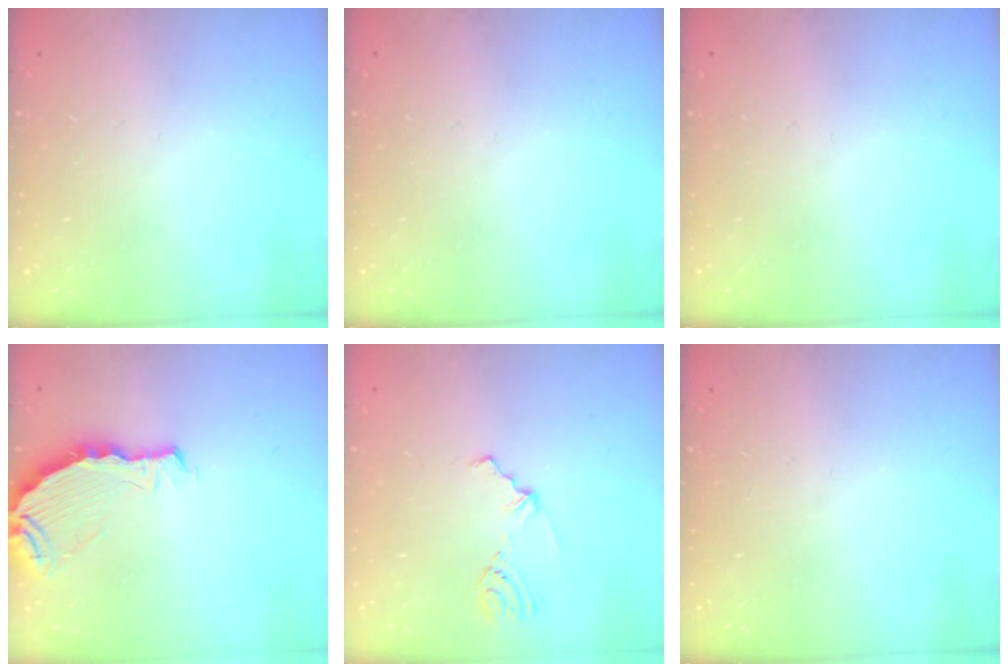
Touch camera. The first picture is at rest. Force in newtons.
{"total": 0.0}
{"total": 0.0}
{"total": 7.7, "press": 6.4, "slide": 4.3}
{"total": 2.3, "press": 1.7, "slide": 1.5}
{"total": 0.0}